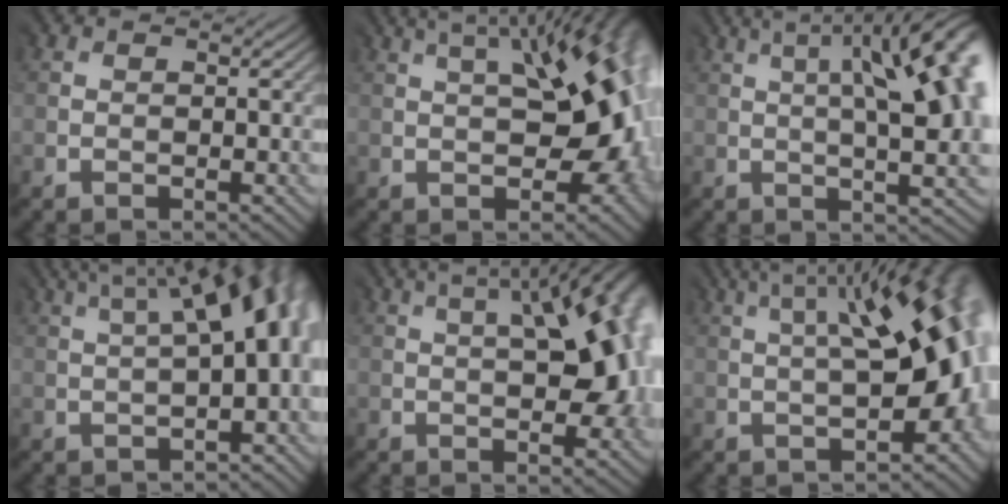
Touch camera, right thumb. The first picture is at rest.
{"total": 14.7, "force": [1.7, 6.4, 13.2], "torque": [-0.154, 0.042, 0.015]}
{"total": 14.5, "force": [3.0, 4.6, 13.5], "torque": [-0.158, 0.043, 0.044]}
{"total": 9.3, "force": [1.1, 3.2, 8.7], "torque": [-0.080, 0.039, 0.006]}
{"total": 13.2, "force": [1.7, 5.1, 12.0], "torque": [-0.150, 0.031, 0.023]}
{"total": 14.6, "force": [1.5, 4.8, 13.7], "torque": [-0.160, 0.030, 0.015]}